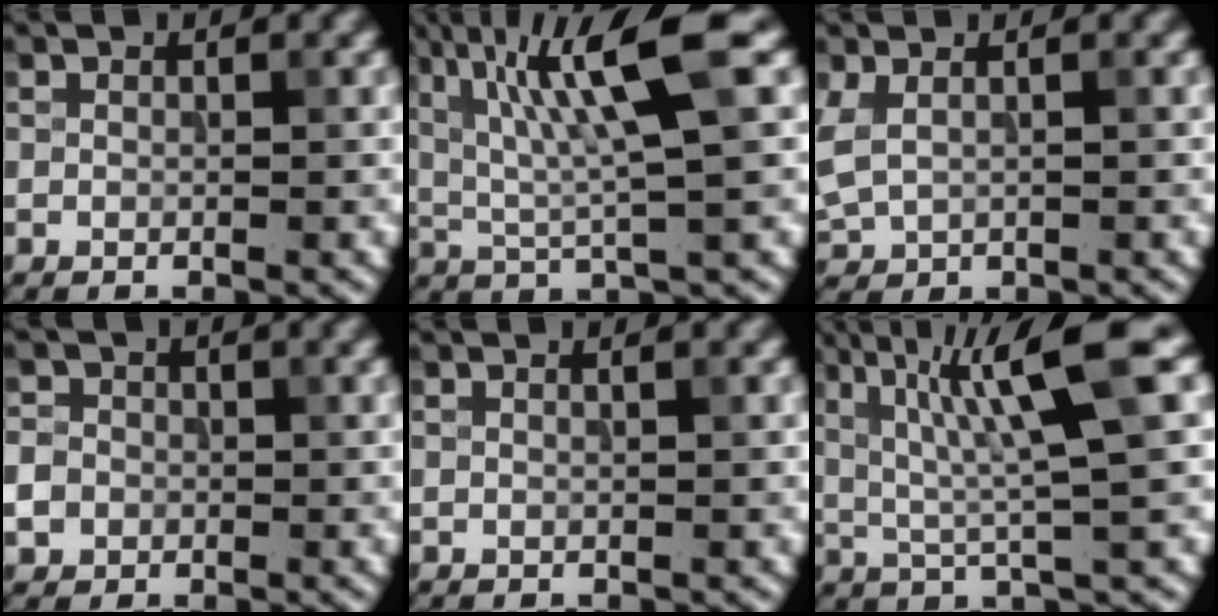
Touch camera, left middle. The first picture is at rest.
{"total": 9.3, "force": [2.9, 1.3, 8.7], "torque": [-0.145, 0.013, 0.053]}
{"total": 2.9, "force": [0.7, 1.9, 2.0], "torque": [-0.058, 0.001, 0.022]}
{"total": 4.5, "force": [-1.2, 4.1, 1.6], "torque": [-0.027, 0.001, -0.042]}
{"total": 0.7, "force": [0.3, 0.3, 0.5], "torque": [-0.004, -0.001, -0.004]}
{"total": 8.9, "force": [2.5, 1.1, 8.4], "torque": [-0.138, 0.016, 0.044]}